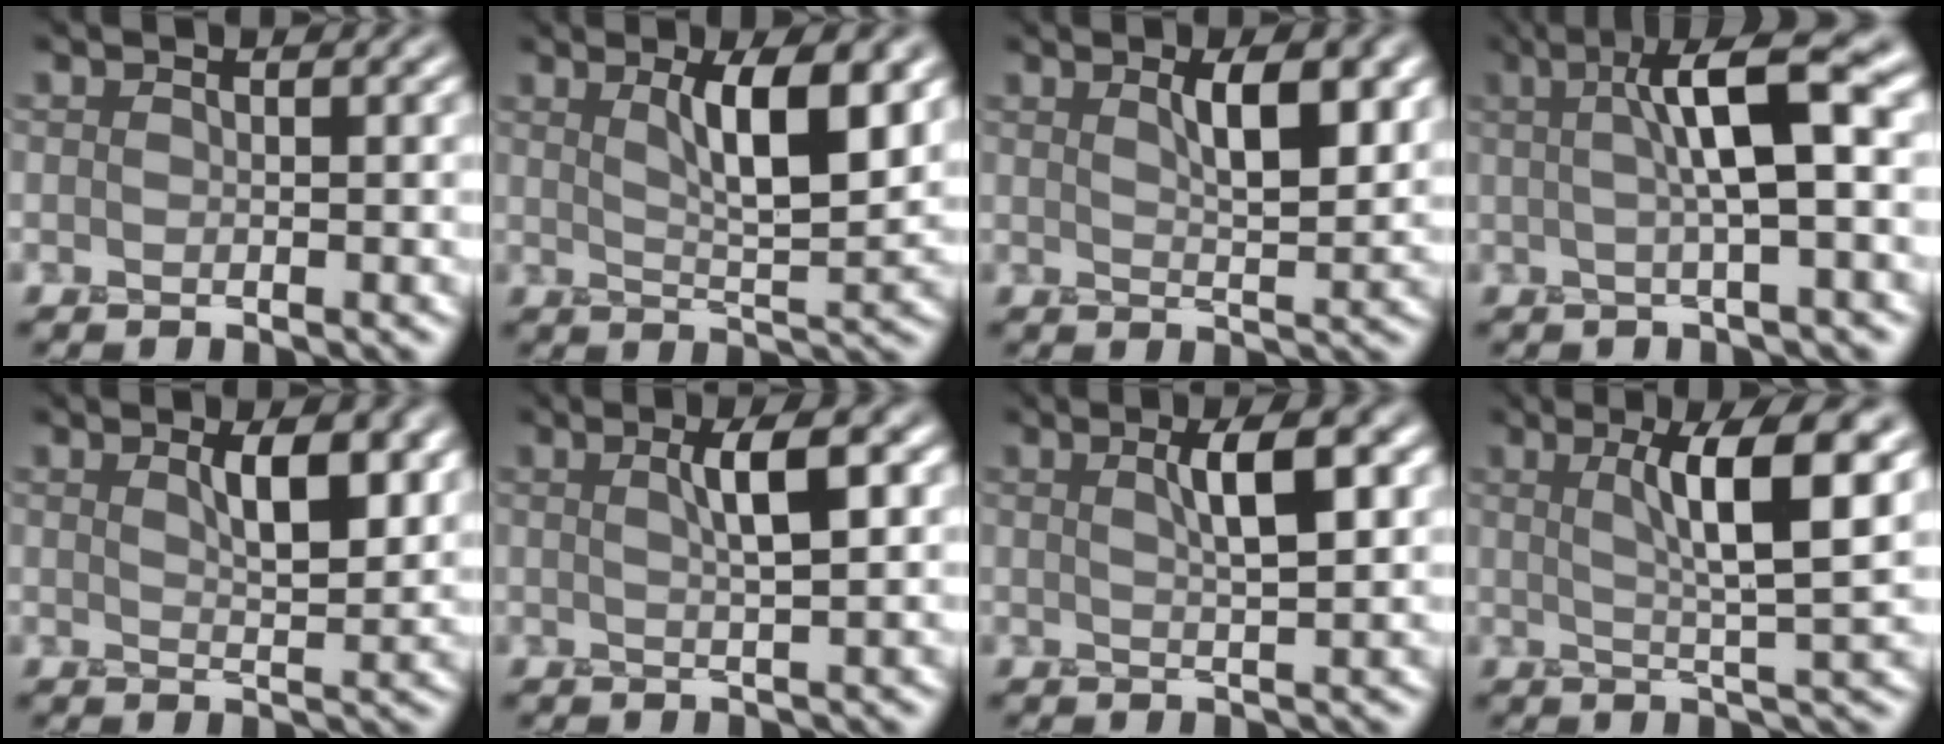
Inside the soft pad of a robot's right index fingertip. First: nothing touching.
{"total": 5.8, "force": [2.3, 1.4, 5.2], "torque": [-0.073, -0.001, 0.038]}
{"total": 4.1, "force": [1.8, 1.1, 3.5], "torque": [-0.047, 0.006, 0.028]}
{"total": 7.0, "force": [1.4, 1.3, 6.8], "torque": [-0.101, 0.018, 0.015]}
{"total": 3.5, "force": [1.7, 0.9, 3.0], "torque": [-0.040, 0.005, 0.028]}
{"total": 3.7, "force": [1.1, 0.8, 3.5], "torque": [-0.044, 0.014, 0.010]}
{"total": 4.0, "force": [1.4, 0.9, 3.7], "torque": [-0.047, 0.014, 0.017]}
{"total": 6.7, "force": [2.1, 1.0, 6.3], "torque": [-0.087, 0.011, 0.033]}